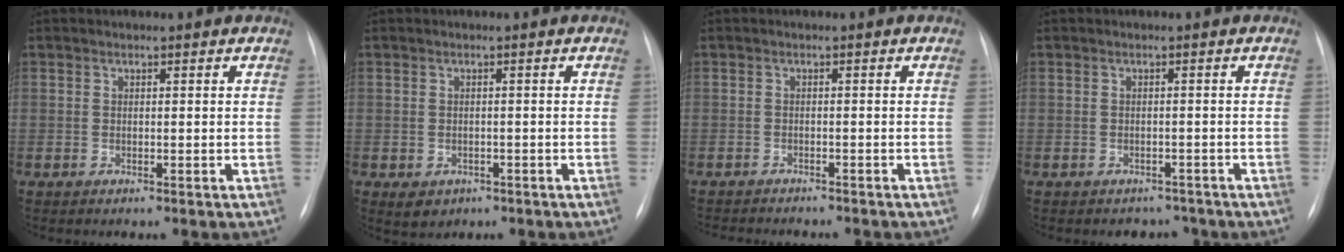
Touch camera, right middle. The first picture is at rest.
{"total": 2.9, "force": [-1.4, 2.3, 1.0], "torque": [-0.010, 0.002, -0.006]}
{"total": 8.0, "force": [-7.3, 1.8, 2.8], "torque": [-0.036, -0.003, -0.093]}
{"total": 2.7, "force": [-2.2, 1.6, -0.2], "torque": [0.004, 0.010, -0.027]}